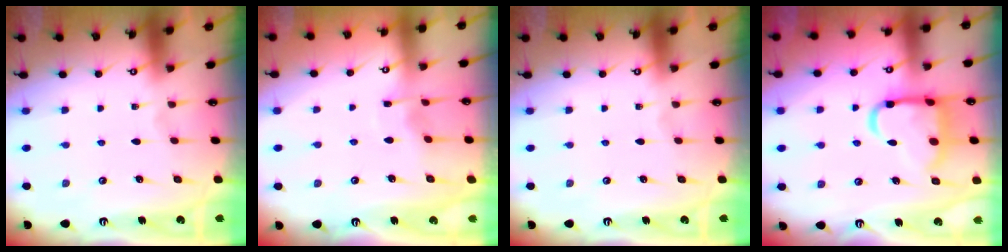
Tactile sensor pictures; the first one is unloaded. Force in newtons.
{"total": 4.1, "press": 4.0, "slide": 0.6}
{"total": 0.0}
{"total": 15.2, "press": 15.1, "slide": 1.7}